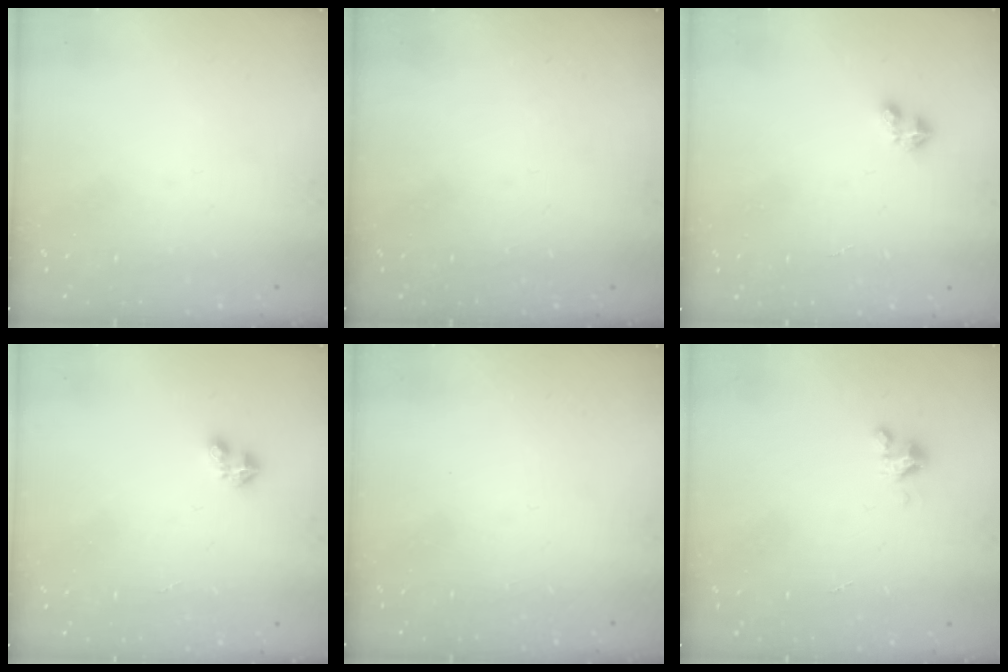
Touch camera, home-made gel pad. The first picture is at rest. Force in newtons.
{"total": 0.0}
{"total": 2.4, "press": 2.4, "slide": 0.5}
{"total": 2.9, "press": 2.9, "slide": 0.5}
{"total": 0.0}
{"total": 3.4, "press": 3.4, "slide": 0.3}